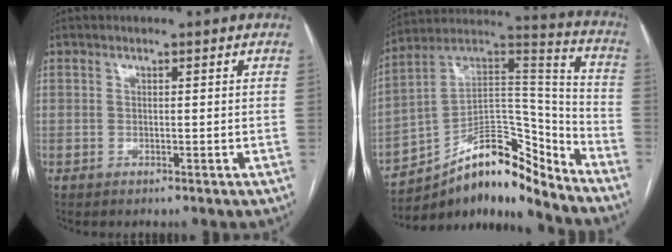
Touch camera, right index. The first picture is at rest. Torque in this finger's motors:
{"motor_torque": [-0.23, -0.79, -0.21, -0.07]}